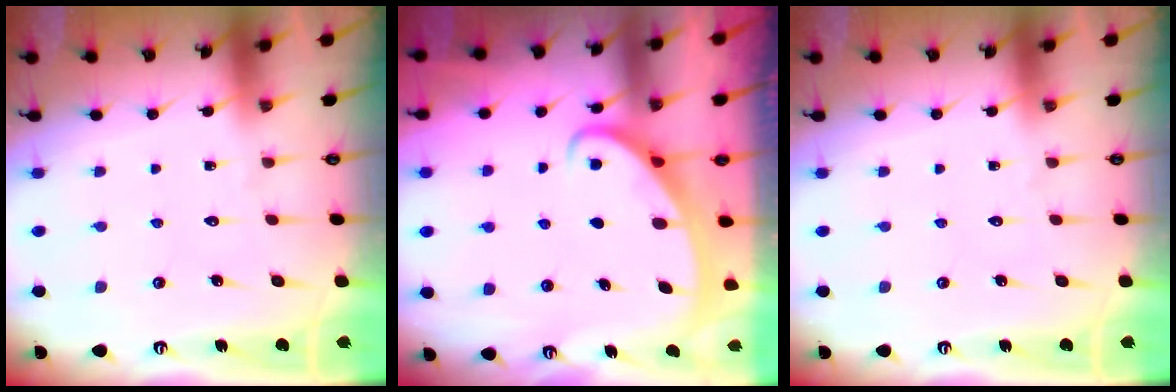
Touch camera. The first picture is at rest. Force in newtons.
{"total": 2.4, "press": 2.4, "slide": 0.4}
{"total": 0.0}